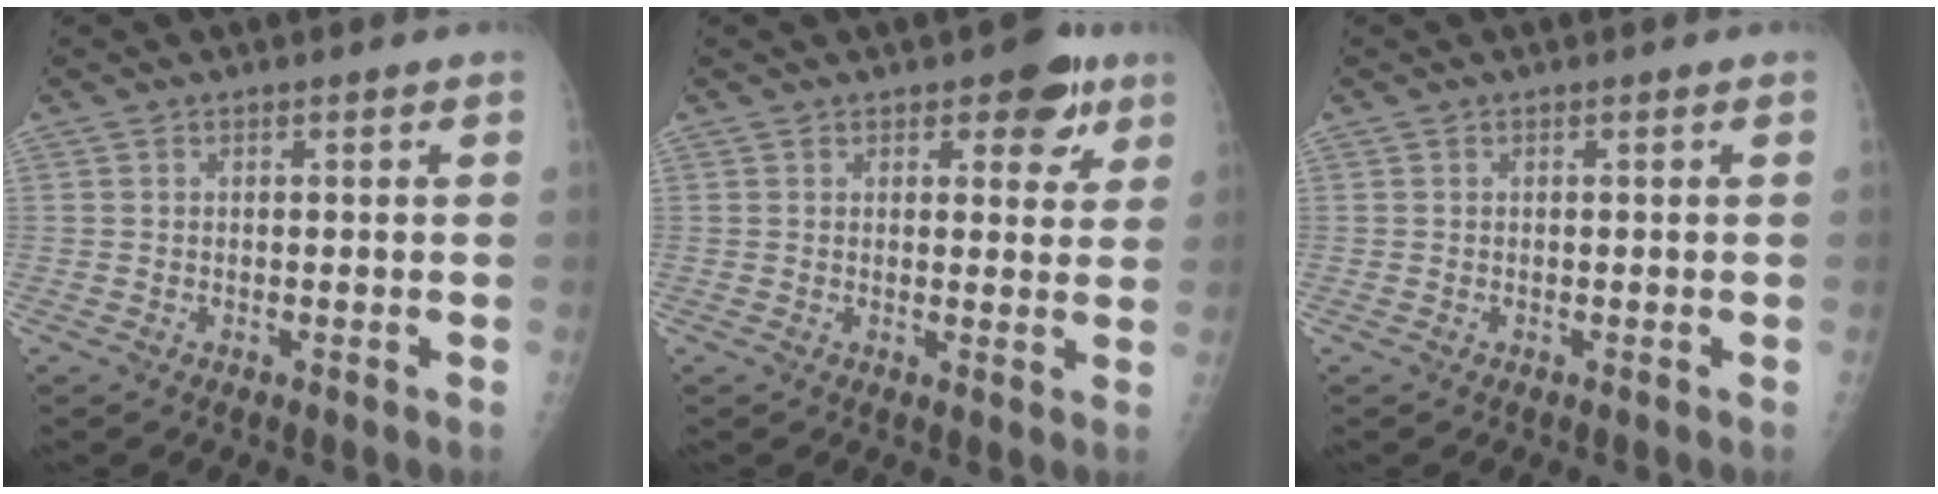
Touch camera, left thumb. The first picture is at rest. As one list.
[{"total": 6.7, "force": [3.7, 3.7, 4.2], "torque": [-0.015, -0.012, 0.041]}, {"total": 0.0}]